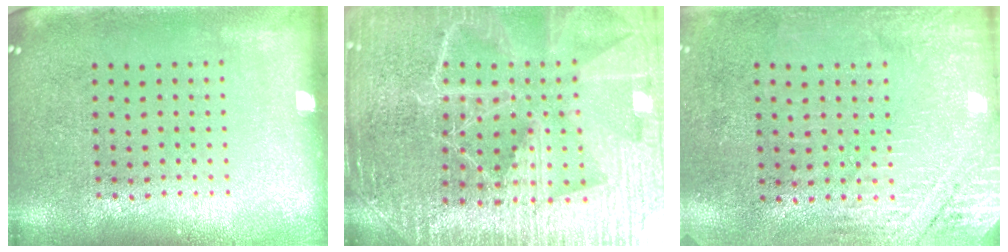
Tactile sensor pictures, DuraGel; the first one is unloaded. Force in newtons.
{"total": 4.9, "press": 4.5, "slide": 2.0}
{"total": 2.7, "press": 2.4, "slide": 1.2}